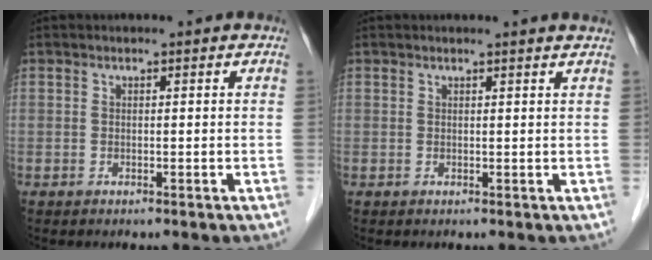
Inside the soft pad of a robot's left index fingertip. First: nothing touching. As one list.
[{"total": 2.3, "force": [2.2, -0.5, 0.7], "torque": [-0.015, 0.000, 0.021]}]